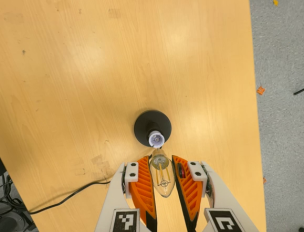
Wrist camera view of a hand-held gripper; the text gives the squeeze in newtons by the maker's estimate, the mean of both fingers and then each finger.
{"total": 14.8, "left": 16.2, "right": 13.5}